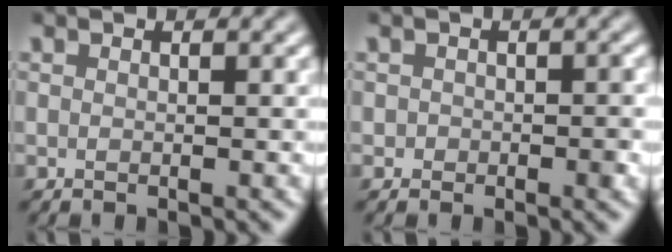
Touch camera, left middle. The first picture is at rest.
{"total": 1.2, "force": [-0.3, 1.1, 0.4], "torque": [0.000, -0.003, -0.007]}